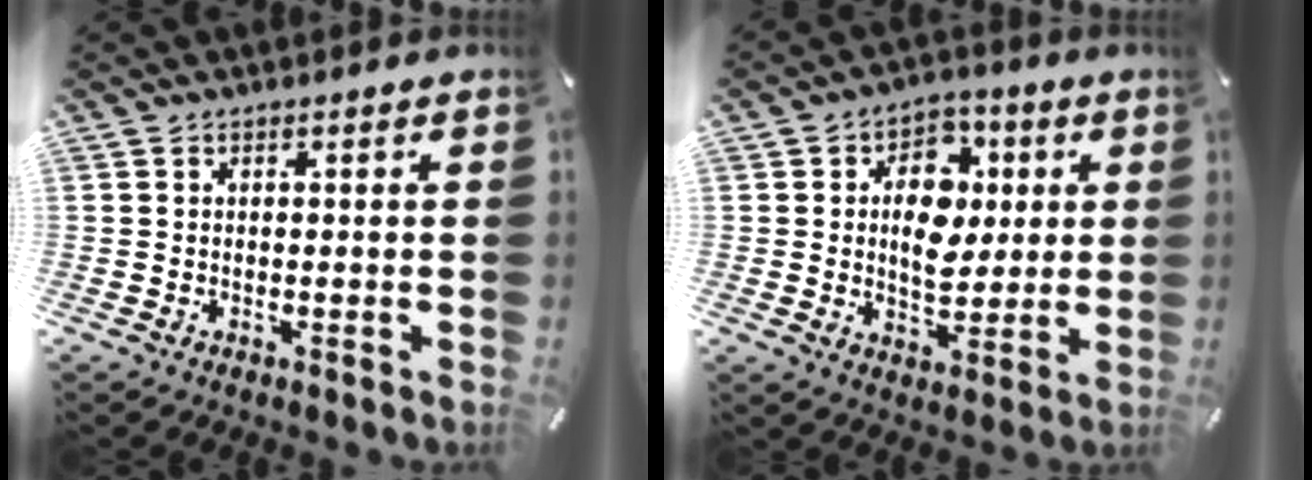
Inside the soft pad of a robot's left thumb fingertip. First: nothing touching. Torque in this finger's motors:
{"motor_torque": [0.32, 0.32, 0.79, -0.72, 0.29]}